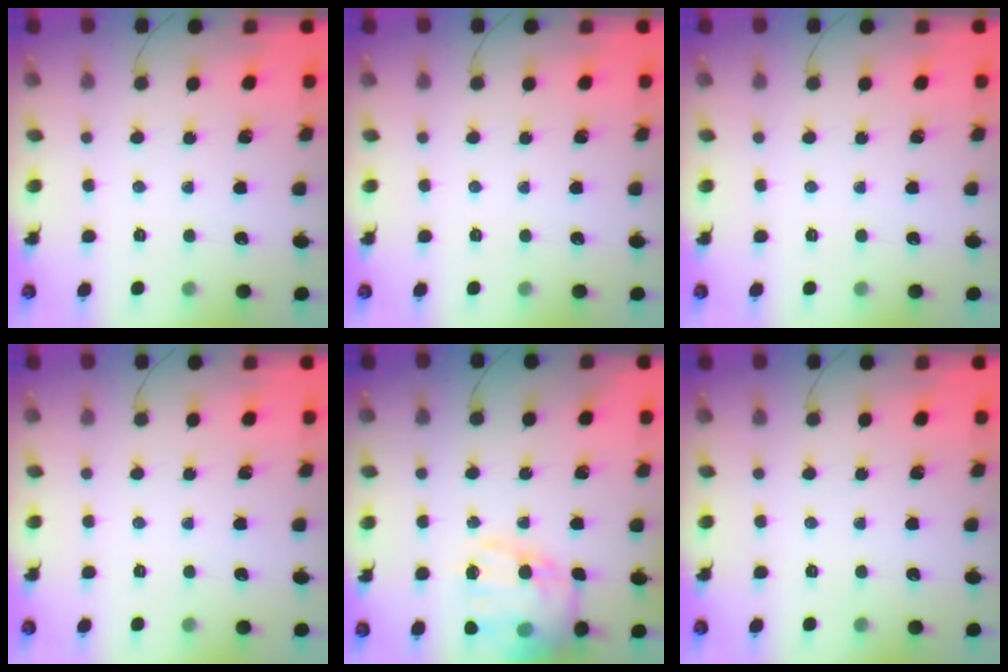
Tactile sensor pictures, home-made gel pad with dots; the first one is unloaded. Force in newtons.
{"total": 0.0}
{"total": 0.0}
{"total": 0.0}
{"total": 16.8, "press": 16.4, "slide": 3.2}
{"total": 0.0}